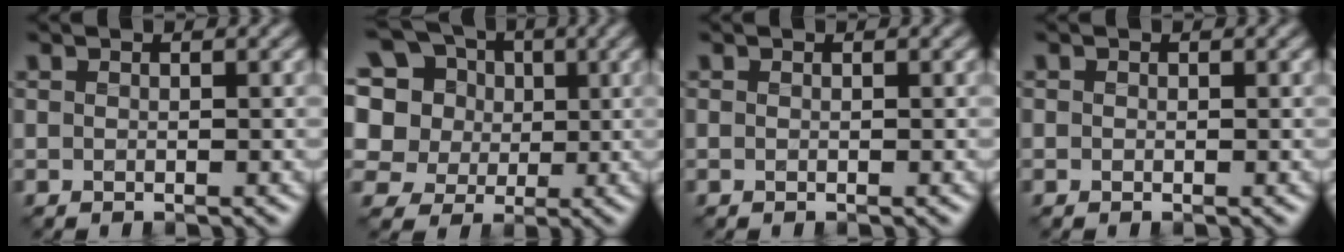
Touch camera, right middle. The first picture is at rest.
{"total": 15.3, "force": [5.7, 12.6, 6.7], "torque": [-0.199, 0.048, 0.091]}
{"total": 0.0}
{"total": 0.0}